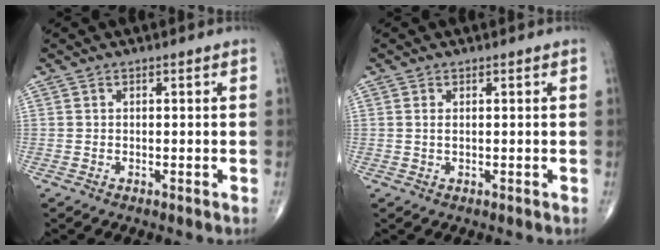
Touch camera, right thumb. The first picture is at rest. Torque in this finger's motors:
{"motor_torque": [-0.20, -0.26, 0.00, 0.35, -0.03]}